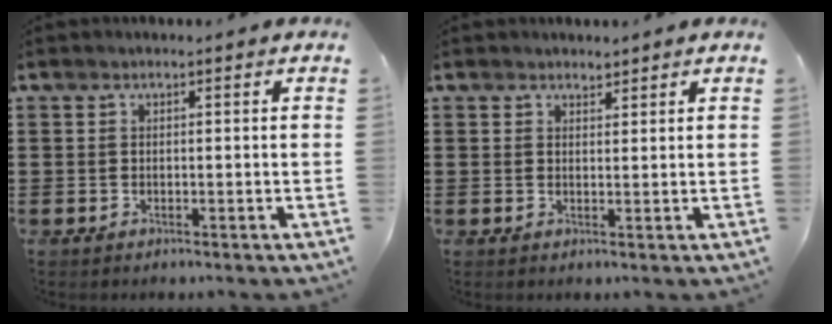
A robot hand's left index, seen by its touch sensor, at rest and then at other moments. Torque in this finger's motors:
{"motor_torque": [1.11, -0.86, 0.08, 0.00]}